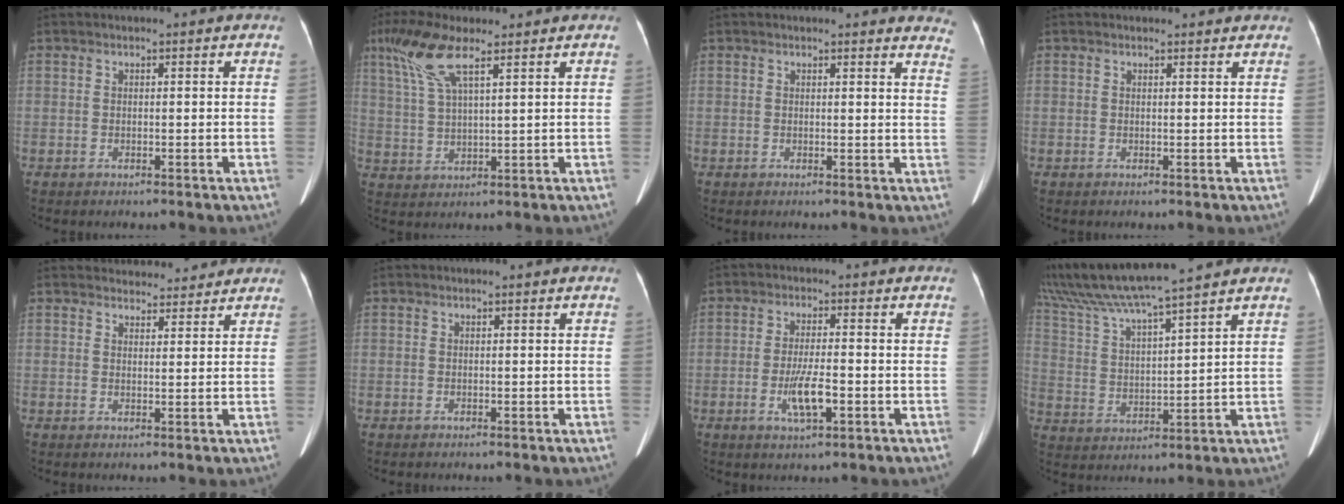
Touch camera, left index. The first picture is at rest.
{"total": 8.2, "force": [4.8, 1.2, 6.5], "torque": [-0.145, 0.010, 0.103]}
{"total": 8.3, "force": [8.1, 0.8, 1.2], "torque": [0.019, -0.061, 0.052]}
{"total": 2.2, "force": [1.8, 1.2, -0.2], "torque": [0.012, 0.004, 0.014]}
{"total": 8.1, "force": [7.8, 2.1, 0.9], "torque": [0.007, 0.009, 0.089]}
{"total": 0.0}
{"total": 4.8, "force": [-2.0, 0.6, 4.3], "torque": [-0.085, -0.015, -0.031]}
{"total": 15.6, "force": [13.7, -0.8, 7.6], "torque": [-0.152, 0.017, 0.245]}